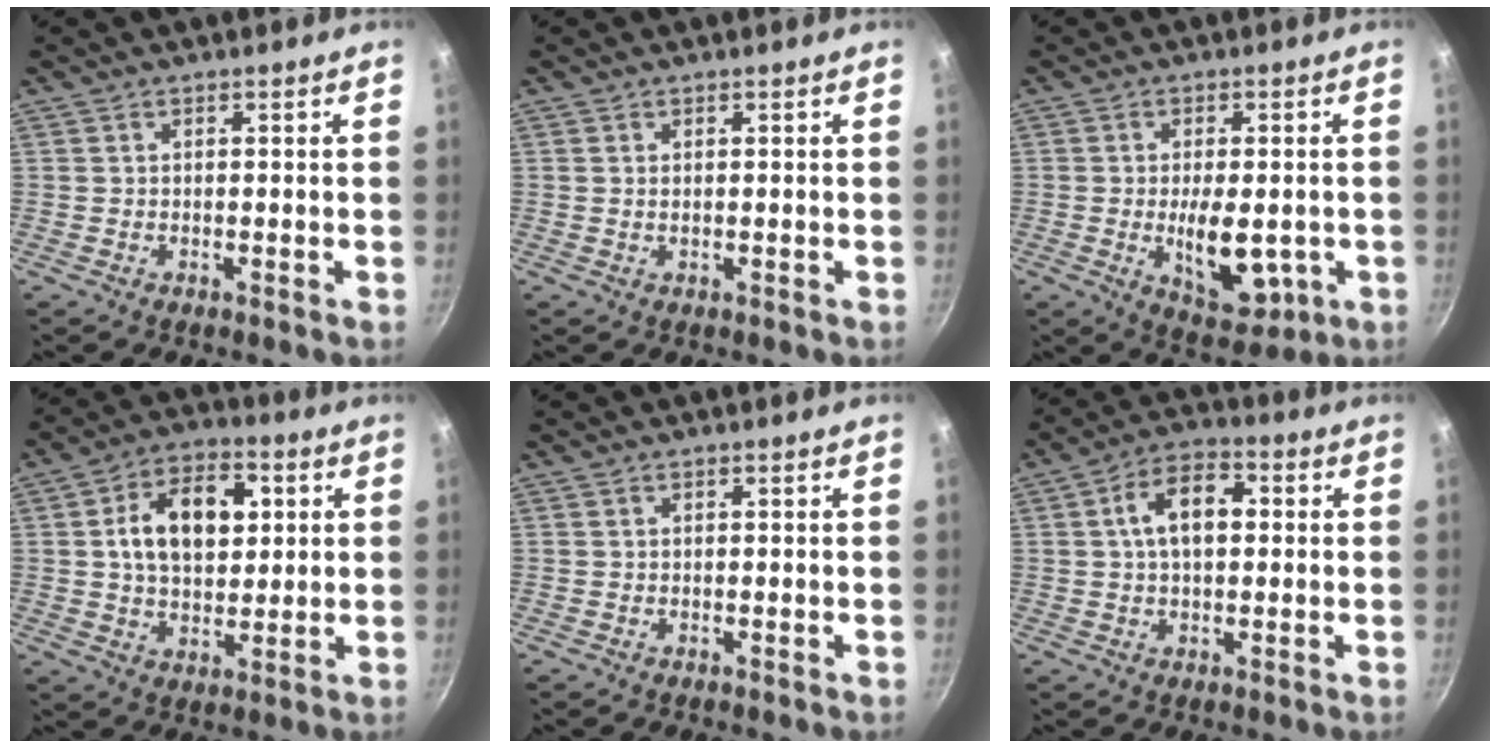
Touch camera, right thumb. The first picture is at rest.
{"total": 0.6, "force": [0.2, 0.2, 0.5], "torque": [-0.010, 0.000, 0.006]}
{"total": 10.5, "force": [-1.9, 5.2, 8.9], "torque": [-0.120, -0.009, -0.015]}
{"total": 14.2, "force": [2.9, 8.8, 10.7], "torque": [-0.152, 0.005, 0.043]}
{"total": 0.0}
{"total": 9.6, "force": [1.4, 5.6, 7.7], "torque": [-0.124, 0.022, 0.019]}